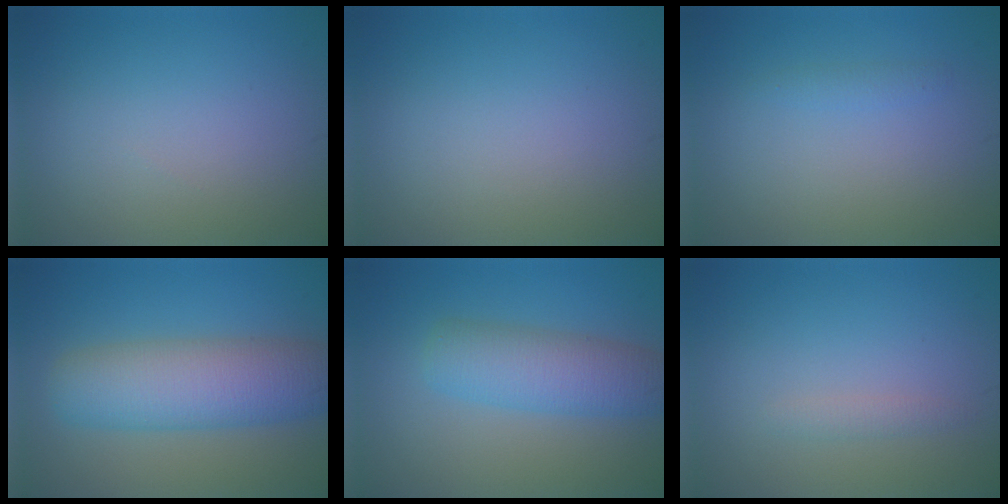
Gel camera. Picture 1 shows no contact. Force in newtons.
{"total": 0.0}
{"total": 0.8, "press": 0.8, "slide": 0.1}
{"total": 7.6, "press": 7.6, "slide": 0.3}
{"total": 5.1, "press": 5.1, "slide": 0.2}
{"total": 0.9, "press": 0.9, "slide": 0.1}